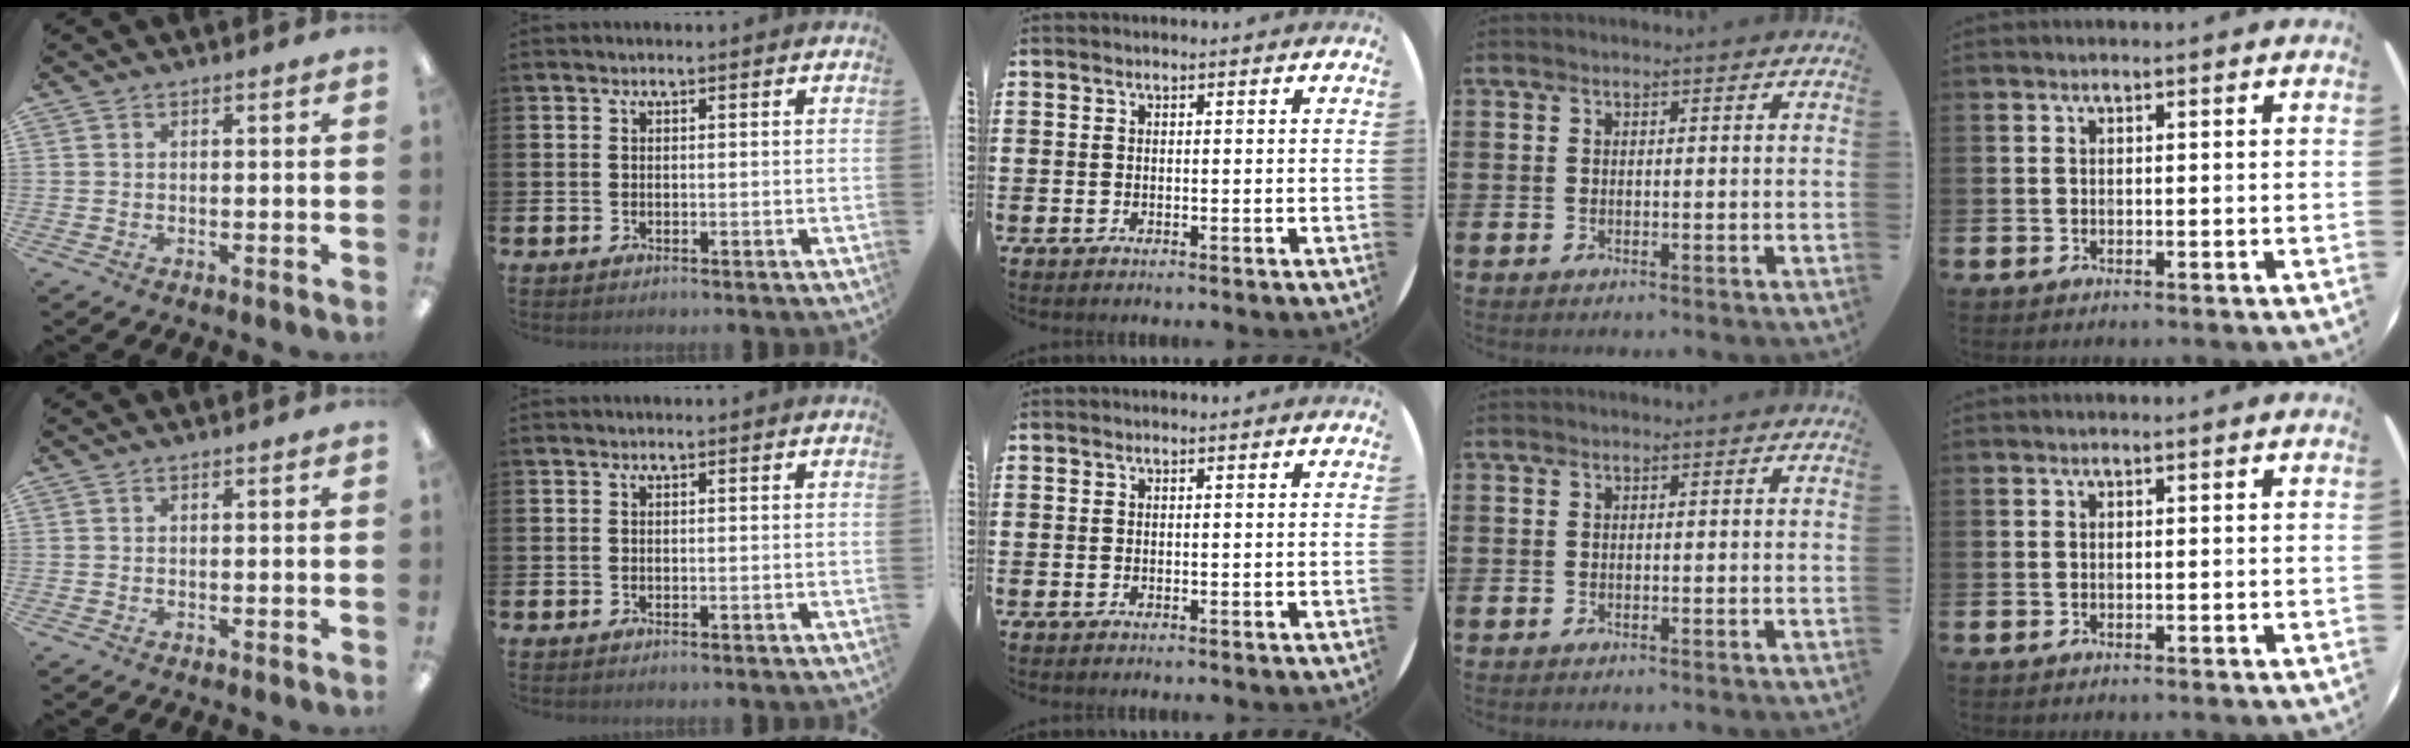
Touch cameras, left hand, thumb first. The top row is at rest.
{}